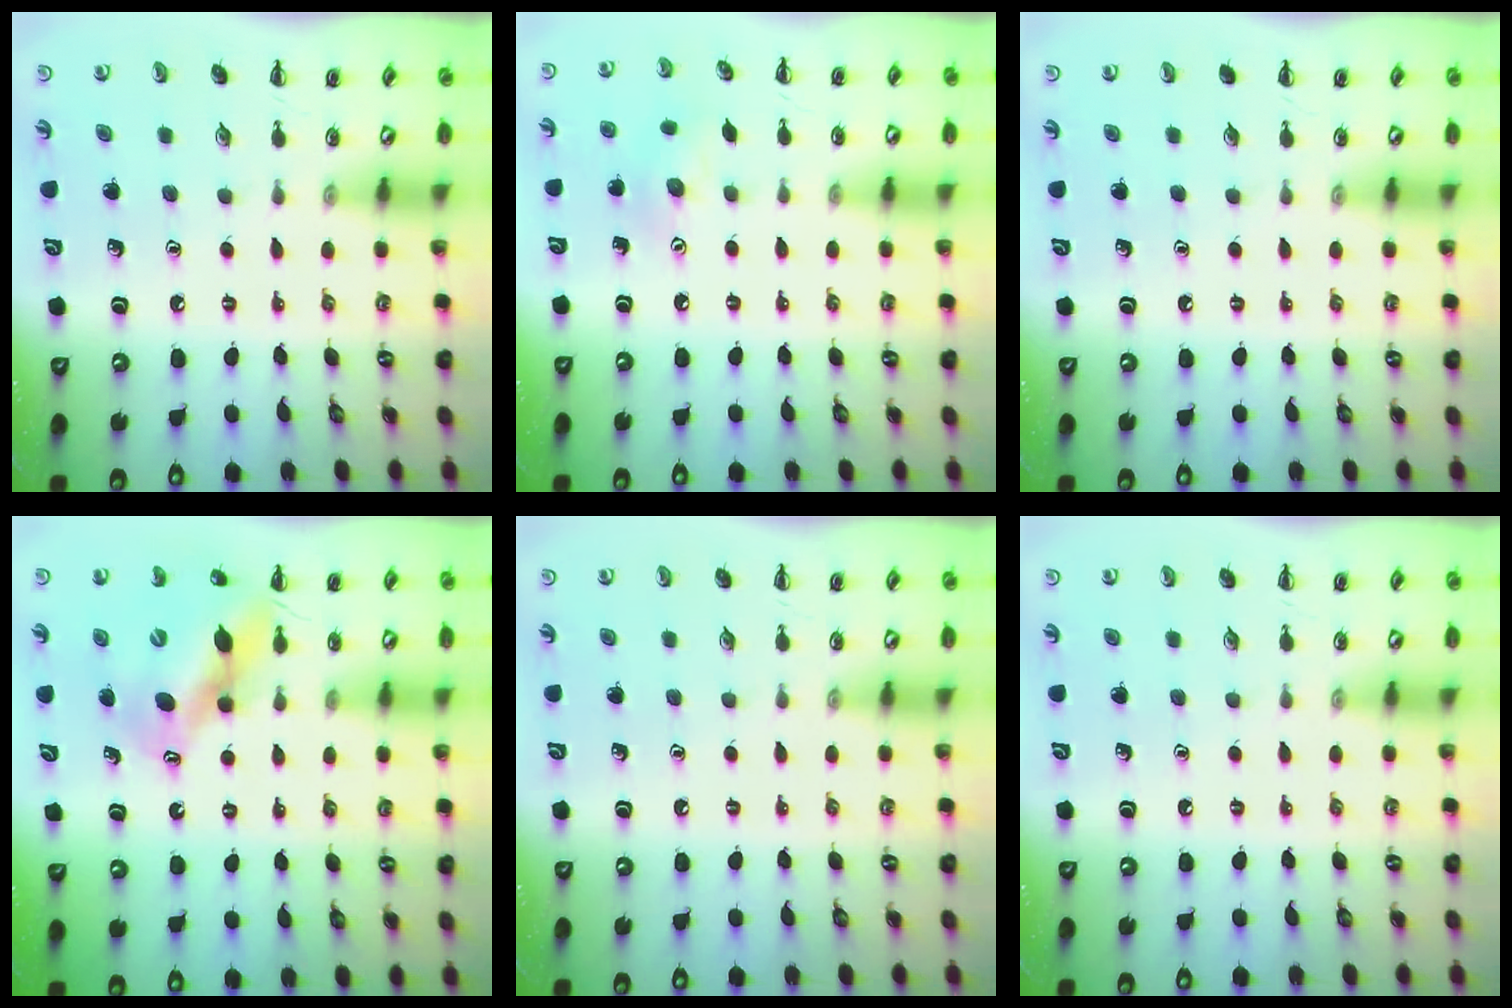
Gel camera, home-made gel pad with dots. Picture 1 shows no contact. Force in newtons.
{"total": 7.0, "press": 7.0, "slide": 0.9}
{"total": 0.0}
{"total": 11.6, "press": 11.2, "slide": 3.1}
{"total": 0.0}
{"total": 0.0}